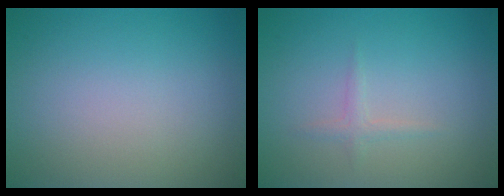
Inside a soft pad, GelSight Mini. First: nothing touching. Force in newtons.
{"total": 0.9, "press": 0.9, "slide": 0.0}